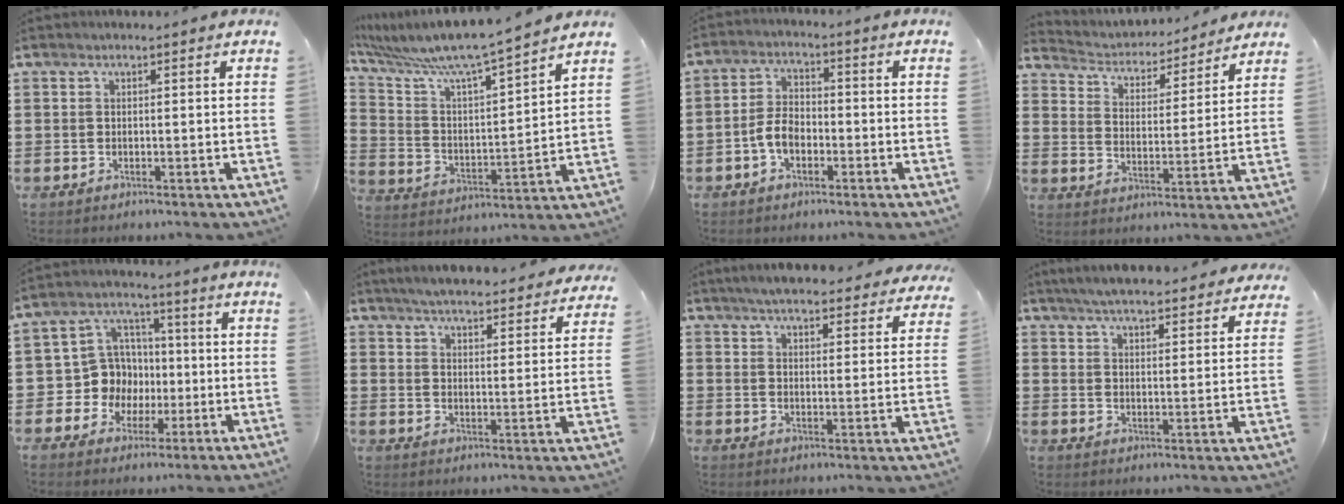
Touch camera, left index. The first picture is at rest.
{"total": 8.1, "force": [7.2, 0.2, 3.8], "torque": [-0.106, -0.057, 0.116]}
{"total": 4.6, "force": [-1.7, 2.7, 3.4], "torque": [-0.081, 0.001, -0.037]}
{"total": 3.6, "force": [3.5, 0.8, 0.1], "torque": [-0.026, -0.029, 0.053]}
{"total": 9.2, "force": [0.4, 9.0, 2.0], "torque": [-0.085, -0.003, 0.016]}
{"total": 4.8, "force": [4.7, -0.3, 0.8], "torque": [-0.037, -0.032, 0.080]}
{"total": 5.2, "force": [5.0, 0.2, 1.3], "torque": [-0.046, -0.022, 0.089]}
{"total": 5.5, "force": [5.4, -0.1, 1.3], "torque": [-0.046, -0.025, 0.095]}